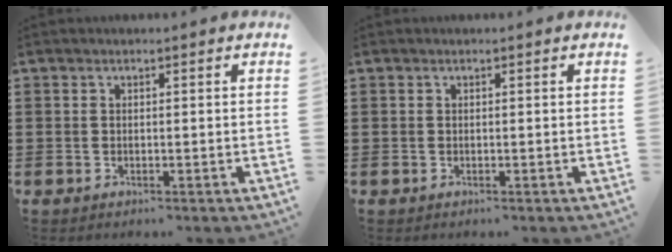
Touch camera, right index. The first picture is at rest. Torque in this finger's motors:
{"motor_torque": [0.01, 0.03, 0.03, 0.00]}